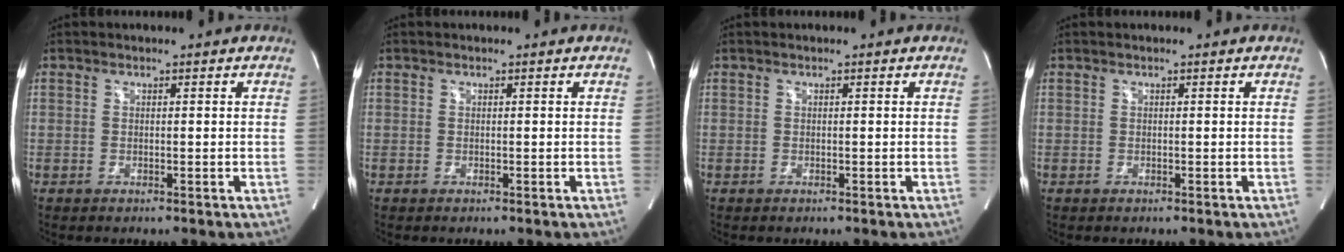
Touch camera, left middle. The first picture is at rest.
{"total": 0.0}
{"total": 0.0}
{"total": 0.0}